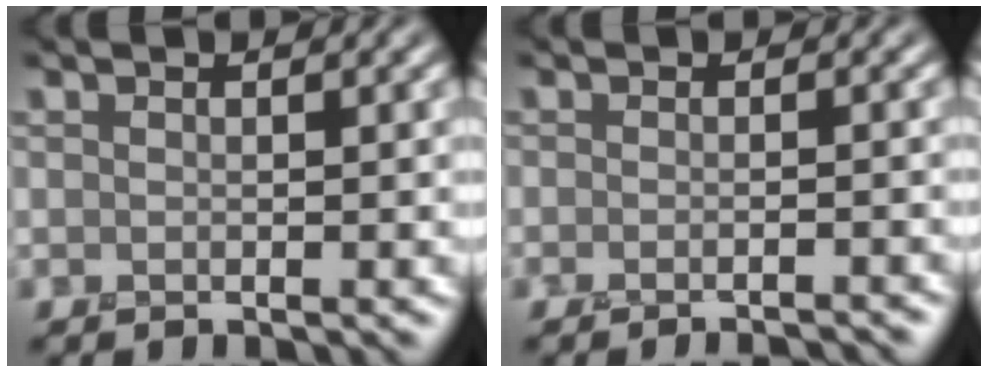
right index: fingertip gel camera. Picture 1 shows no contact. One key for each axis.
{"total": 2.0, "fx": -1.8, "fy": 0.2, "fz": 0.8, "tx": 0.000, "ty": -0.002, "tz": -0.032}